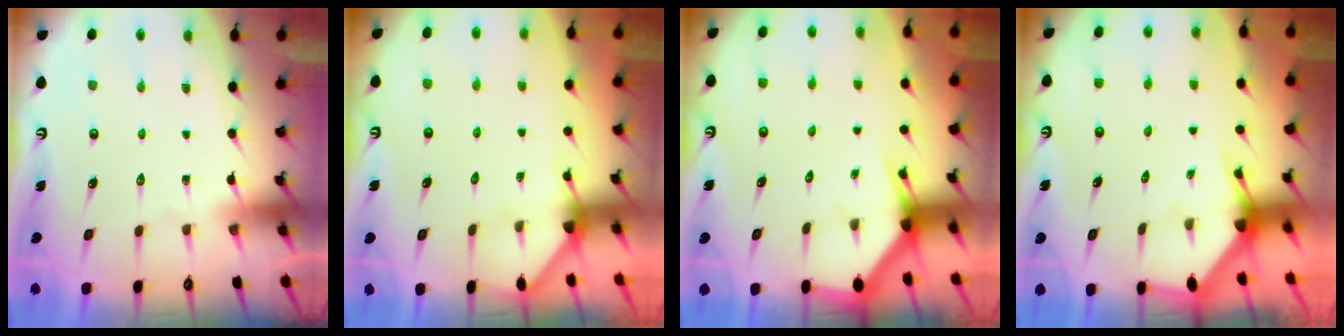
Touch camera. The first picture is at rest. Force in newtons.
{"total": 3.1, "press": 3.1, "slide": 0.2}
{"total": 3.1, "press": 3.1, "slide": 0.1}
{"total": 2.5, "press": 2.5, "slide": 0.2}